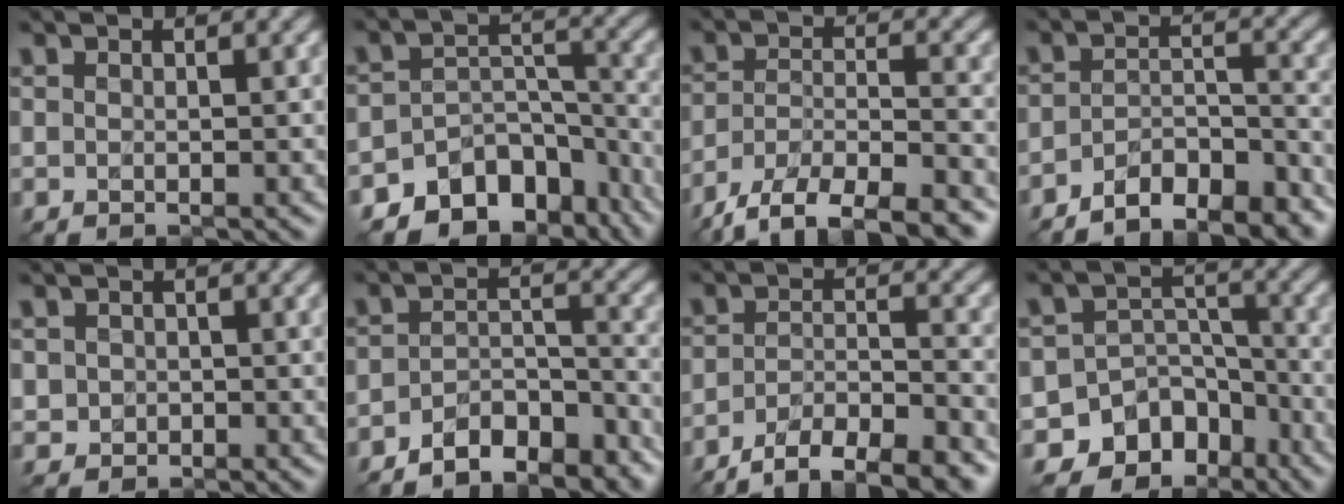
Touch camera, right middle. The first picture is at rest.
{"total": 9.7, "force": [-7.6, 5.3, 2.8], "torque": [-0.023, -0.002, -0.106]}
{"total": 9.7, "force": [-7.9, 3.0, 4.9], "torque": [-0.077, -0.023, -0.129]}
{"total": 5.8, "force": [-4.9, 1.6, 2.8], "torque": [-0.044, -0.002, -0.076]}
{"total": 1.3, "force": [-0.2, 1.3, 0.2], "torque": [0.003, -0.008, -0.003]}
{"total": 5.3, "force": [-4.3, 2.0, 2.4], "torque": [-0.032, -0.002, -0.071]}
{"total": 7.6, "force": [-6.0, 1.9, 4.2], "torque": [-0.064, -0.004, -0.098]}
{"total": 10.4, "force": [-7.6, 6.9, 1.7], "torque": [-0.012, -0.004, -0.103]}